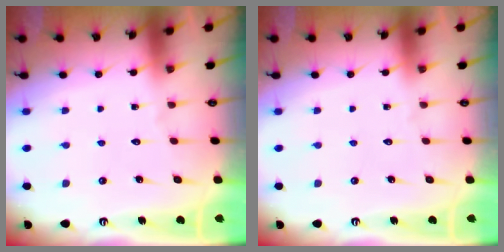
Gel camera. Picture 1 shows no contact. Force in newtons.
{"total": 0.0}